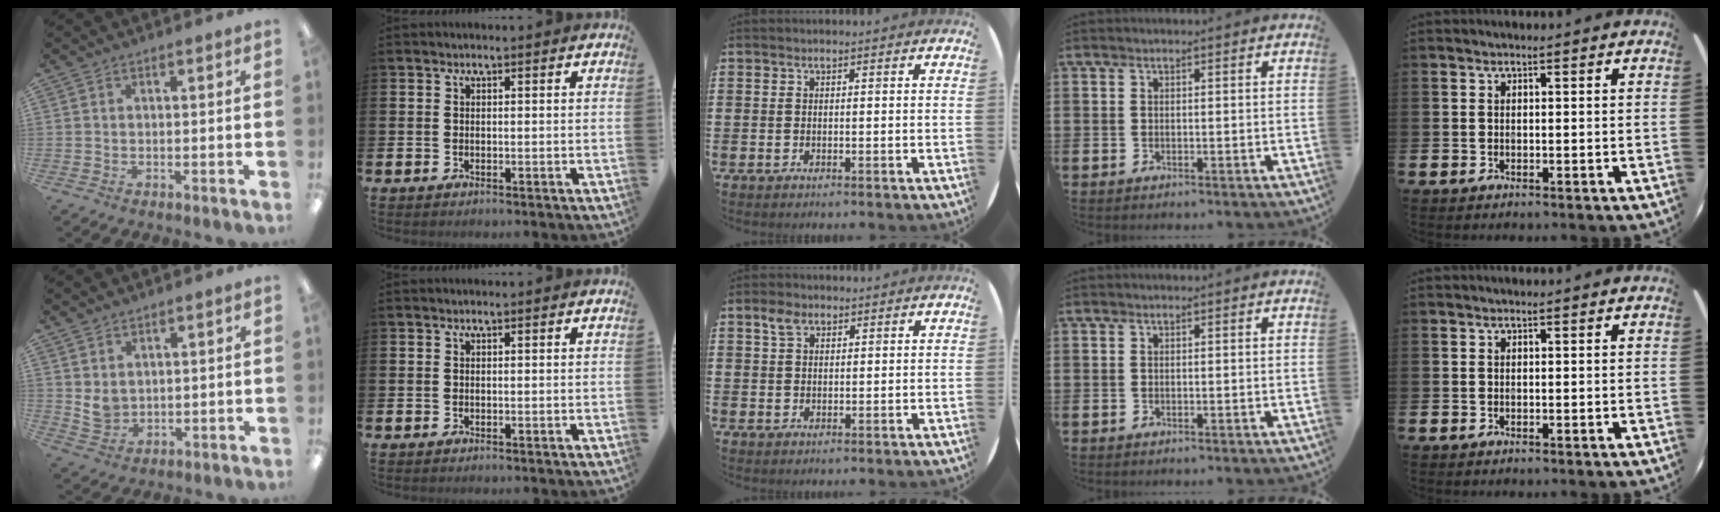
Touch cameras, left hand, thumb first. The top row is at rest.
{"thumb": {"total": 4.0, "force": [2.3, 3.0, 1.5], "torque": [-0.018, -0.011, 0.042]}, "middle": {"total": 2.5, "force": [1.6, 1.5, 1.1], "torque": [-0.017, 0.002, 0.028]}}